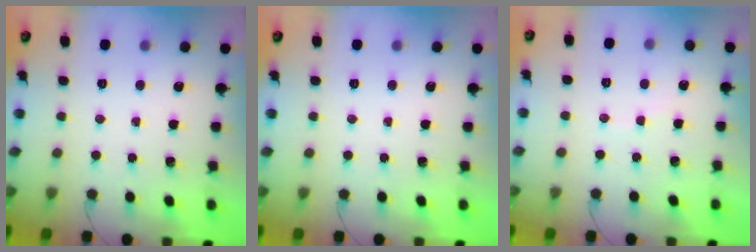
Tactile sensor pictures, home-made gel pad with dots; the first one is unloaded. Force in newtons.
{"total": 0.0}
{"total": 3.8, "press": 3.7, "slide": 0.9}